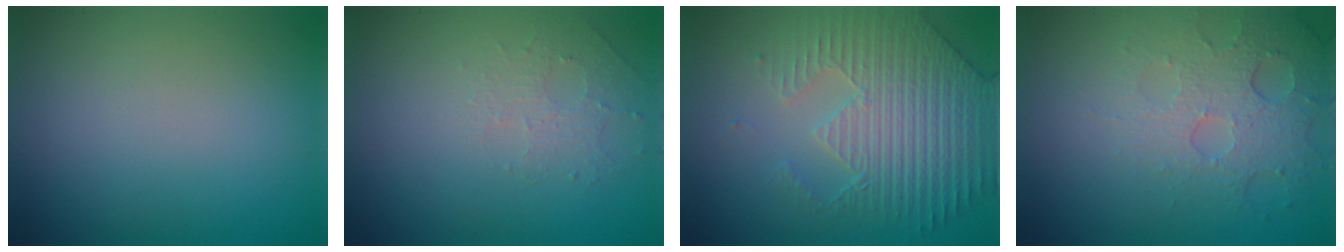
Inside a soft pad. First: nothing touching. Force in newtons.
{"total": 1.4, "press": 0.7, "slide": 1.2}
{"total": 4.4, "press": 4.3, "slide": 1.1}
{"total": 5.0, "press": 3.3, "slide": 3.8}